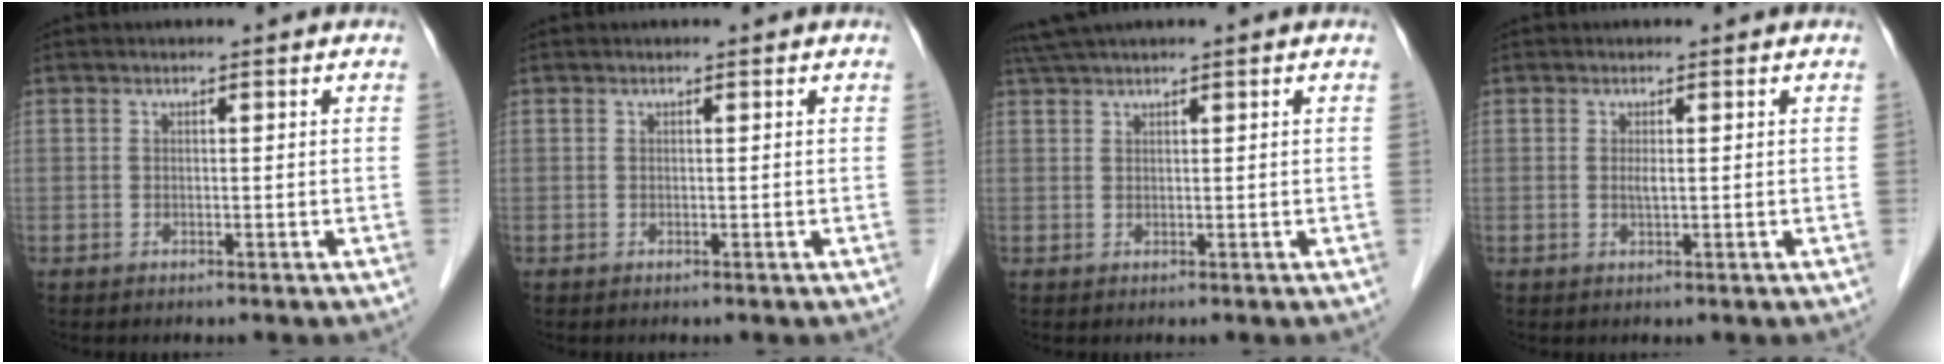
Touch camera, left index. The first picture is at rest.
{"total": 0.0}
{"total": 2.8, "force": [2.3, -0.5, 1.5], "torque": [-0.037, 0.023, 0.051]}
{"total": 1.0, "force": [0.1, 0.1, 1.0], "torque": [-0.025, -0.003, 0.002]}